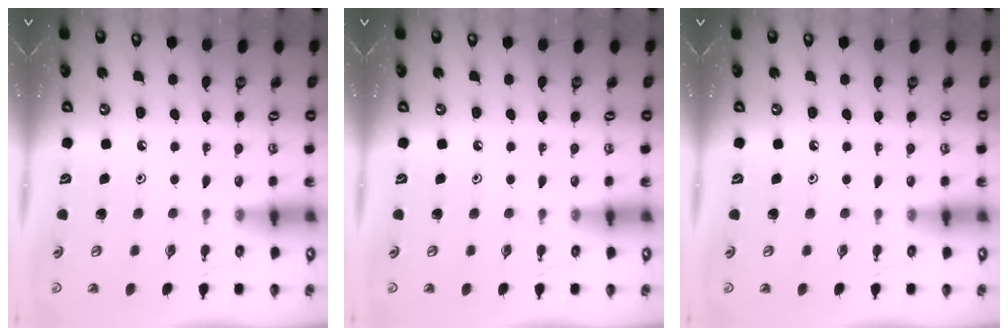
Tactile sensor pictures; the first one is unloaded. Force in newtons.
{"total": 0.0}
{"total": 0.0}